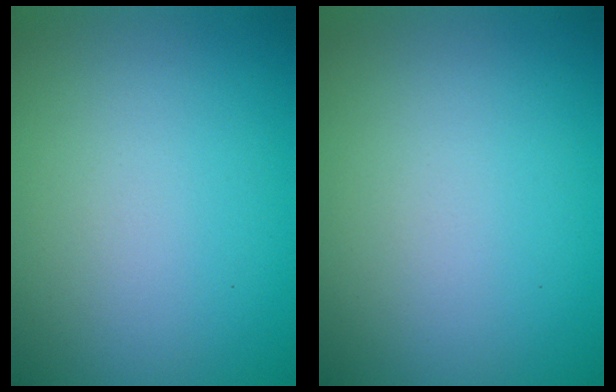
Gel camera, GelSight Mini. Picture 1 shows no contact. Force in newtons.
{"total": 0.0}